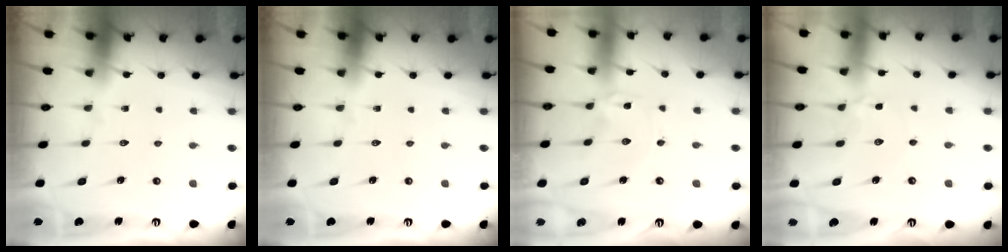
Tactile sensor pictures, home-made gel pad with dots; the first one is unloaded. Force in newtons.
{"total": 0.0}
{"total": 0.0}
{"total": 3.4, "press": 3.4, "slide": 0.5}